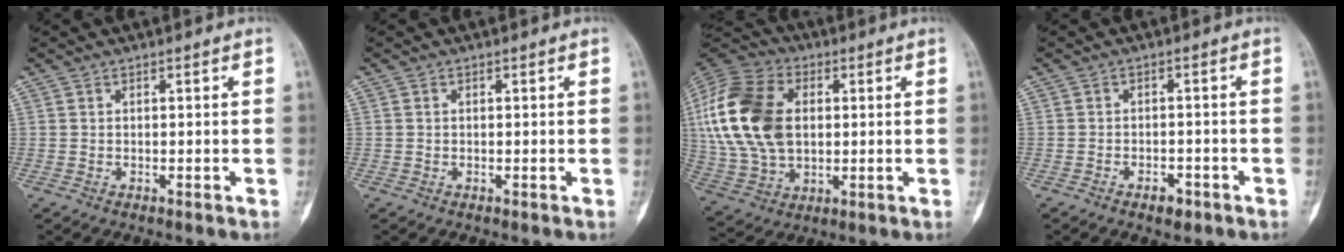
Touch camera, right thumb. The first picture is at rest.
{"total": 0.0}
{"total": 22.5, "force": [2.8, 14.9, 16.6], "torque": [-0.347, 0.003, 0.053]}
{"total": 3.1, "force": [-2.0, 1.7, 1.7], "torque": [-0.014, 0.012, -0.028]}